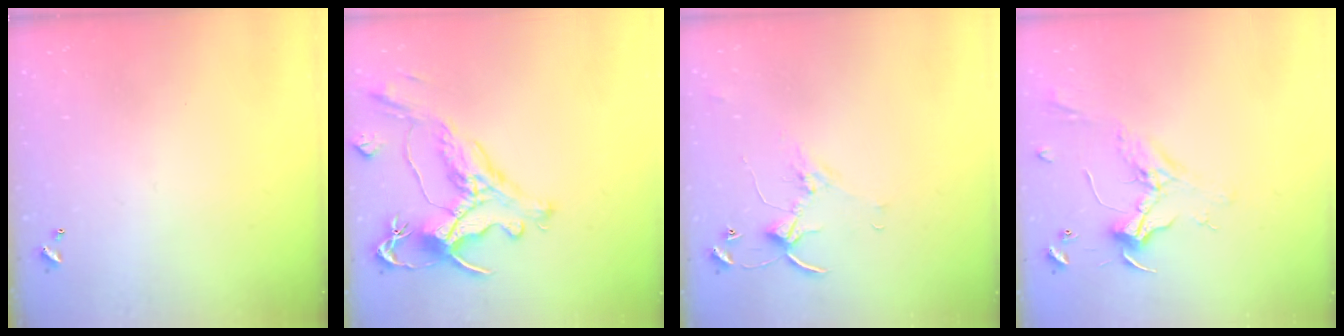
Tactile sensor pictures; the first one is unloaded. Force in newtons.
{"total": 1.6, "press": 1.0, "slide": 1.3}
{"total": 2.8, "press": 2.8, "slide": 0.4}
{"total": 2.3, "press": 2.1, "slide": 0.9}